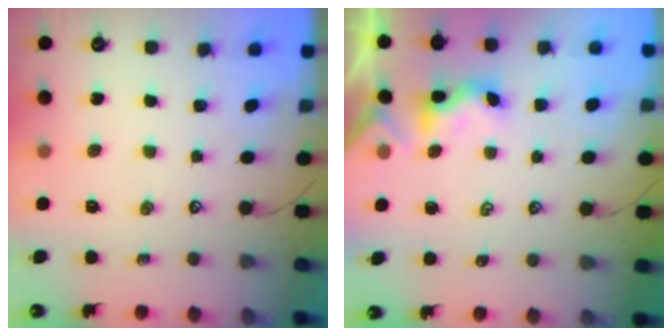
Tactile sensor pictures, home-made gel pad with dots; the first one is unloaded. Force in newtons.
{"total": 2.1, "press": 2.1, "slide": 0.3}